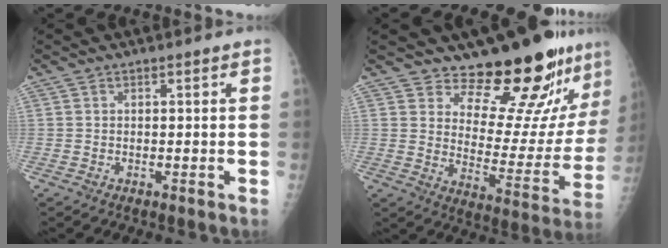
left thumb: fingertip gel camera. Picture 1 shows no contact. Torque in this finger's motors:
{"motor_torque": [0.56, 0.51, -0.12, -0.56, 0.06]}